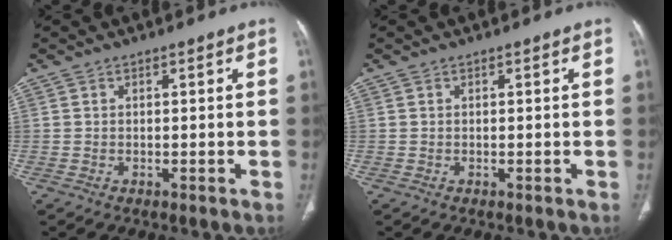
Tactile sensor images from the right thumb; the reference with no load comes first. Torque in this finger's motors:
{"motor_torque": [-0.26, 0.26, -0.22, 0.20, 0.00]}